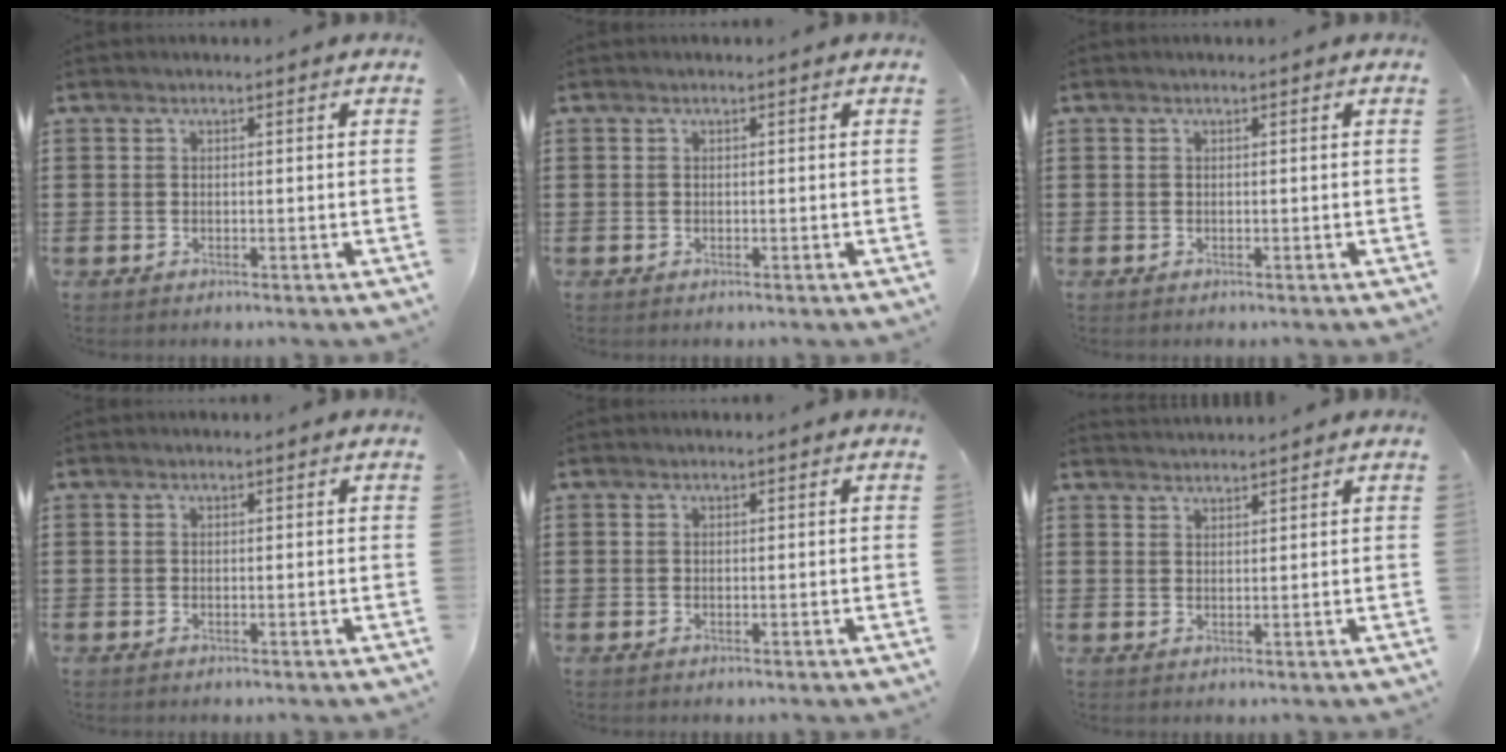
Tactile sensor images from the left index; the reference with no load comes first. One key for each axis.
{"total": 0.0}
{"total": 0.0}
{"total": 0.0}
{"total": 0.0}
{"total": 1.8, "fx": 1.7, "fy": -0.3, "fz": -0.1, "tx": 0.000, "ty": -0.001, "tz": 0.035}